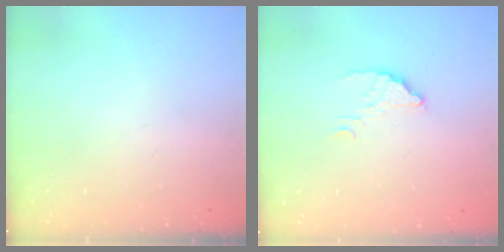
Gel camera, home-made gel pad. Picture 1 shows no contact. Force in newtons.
{"total": 3.1, "press": 3.1, "slide": 0.1}